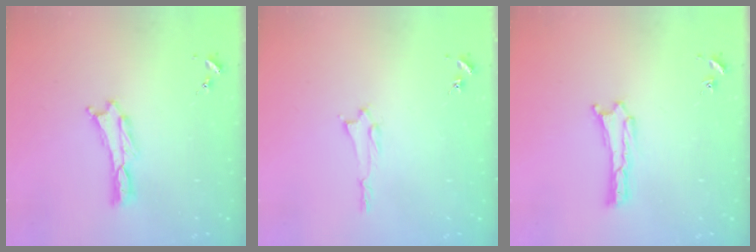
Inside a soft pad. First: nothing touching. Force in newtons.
{"total": 1.2, "press": 1.2, "slide": 0.1}
{"total": 0.0}